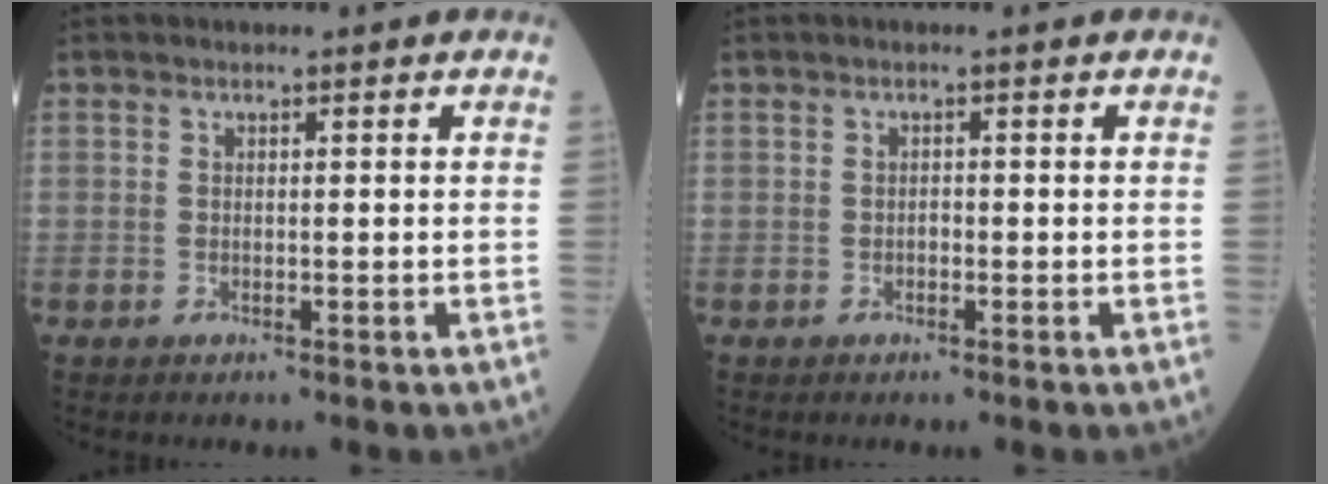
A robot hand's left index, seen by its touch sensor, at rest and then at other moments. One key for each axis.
{"total": 0.7, "fx": -0.6, "fy": 0.2, "fz": 0.3, "tx": -0.003, "ty": -0.003, "tz": -0.012}